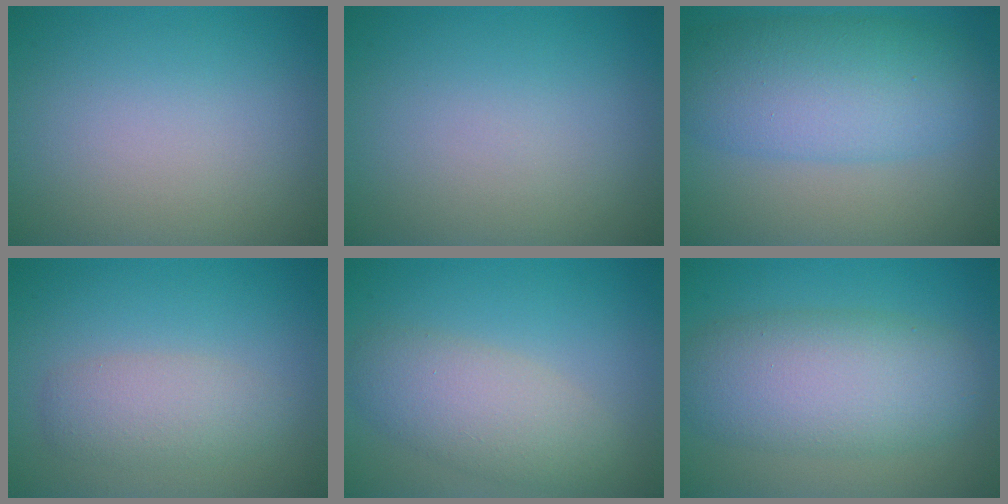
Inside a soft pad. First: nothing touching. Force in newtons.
{"total": 0.0}
{"total": 8.0, "press": 8.0, "slide": 0.2}
{"total": 3.0, "press": 3.0, "slide": 0.2}
{"total": 4.5, "press": 4.5, "slide": 0.1}
{"total": 7.5, "press": 7.4, "slide": 0.4}